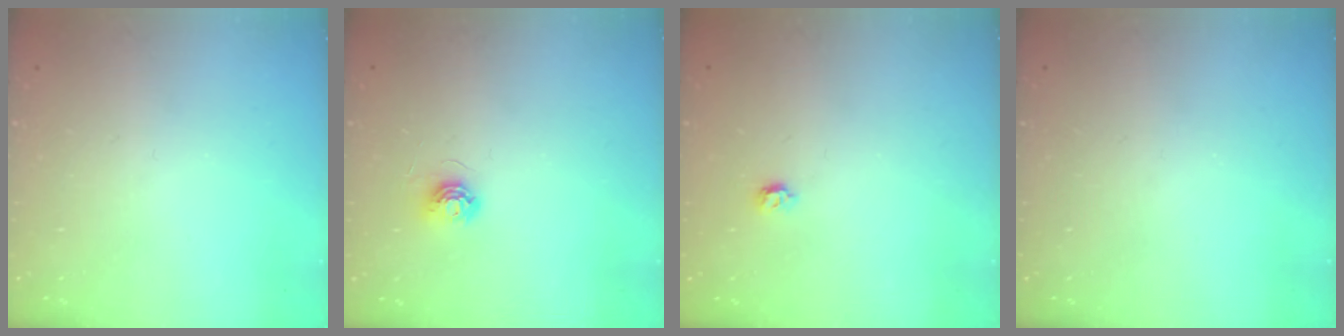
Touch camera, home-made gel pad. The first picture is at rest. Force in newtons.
{"total": 5.4, "press": 5.4, "slide": 0.3}
{"total": 3.8, "press": 3.7, "slide": 0.6}
{"total": 0.0}